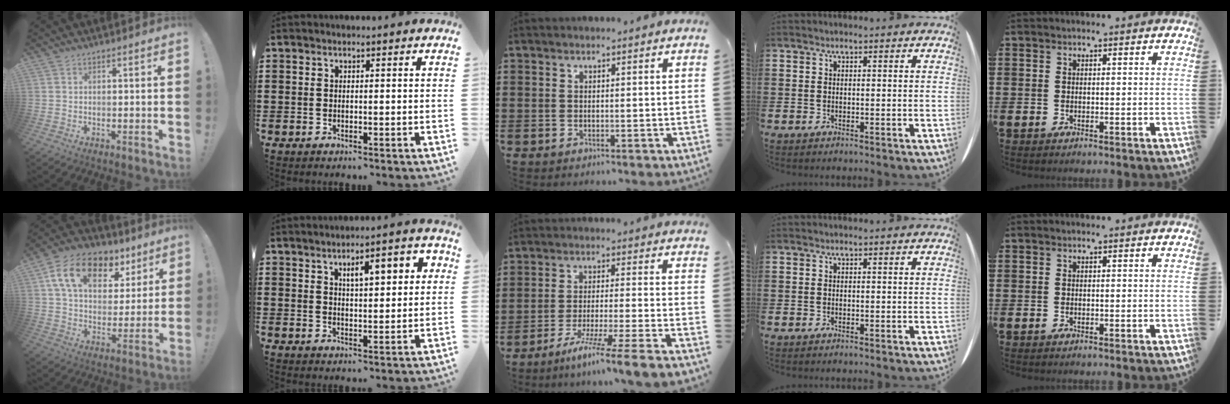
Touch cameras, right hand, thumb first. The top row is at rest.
{"thumb": {"total": 16.6, "force": [8.8, 10.4, 9.5], "torque": [-0.161, -0.034, 0.160]}, "index": {"total": 5.6, "force": [2.1, 2.1, 4.8], "torque": [-0.075, 0.000, 0.028]}, "middle": {"total": 7.8, "force": [-6.5, -1.5, 4.2], "torque": [-0.070, -0.019, -0.127]}}